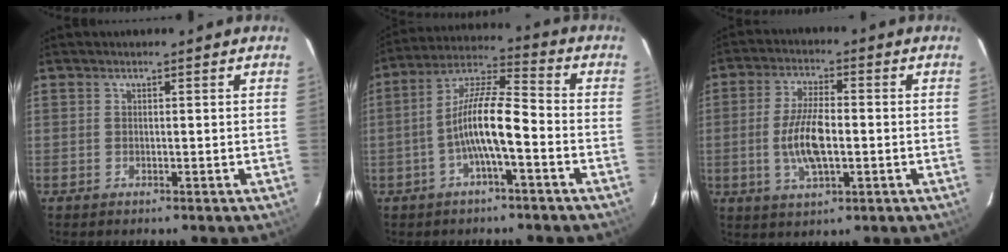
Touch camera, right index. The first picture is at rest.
{"total": 9.8, "force": [-3.3, 1.8, 9.0], "torque": [-0.187, 0.013, -0.064]}
{"total": 9.1, "force": [-1.5, 3.5, 8.2], "torque": [-0.168, -0.001, -0.027]}